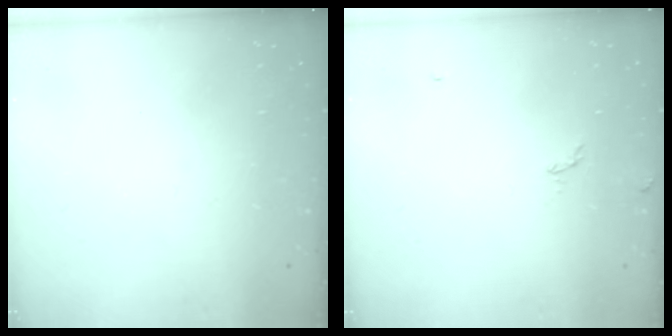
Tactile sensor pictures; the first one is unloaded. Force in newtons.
{"total": 2.8, "press": 2.8, "slide": 0.3}